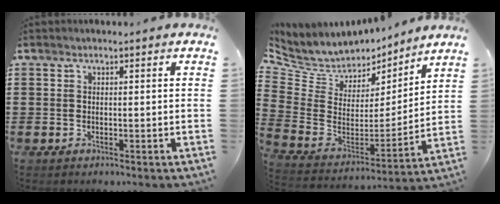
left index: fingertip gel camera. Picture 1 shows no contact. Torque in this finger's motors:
{"motor_torque": [2.14, 0.00, 0.08, 0.00]}